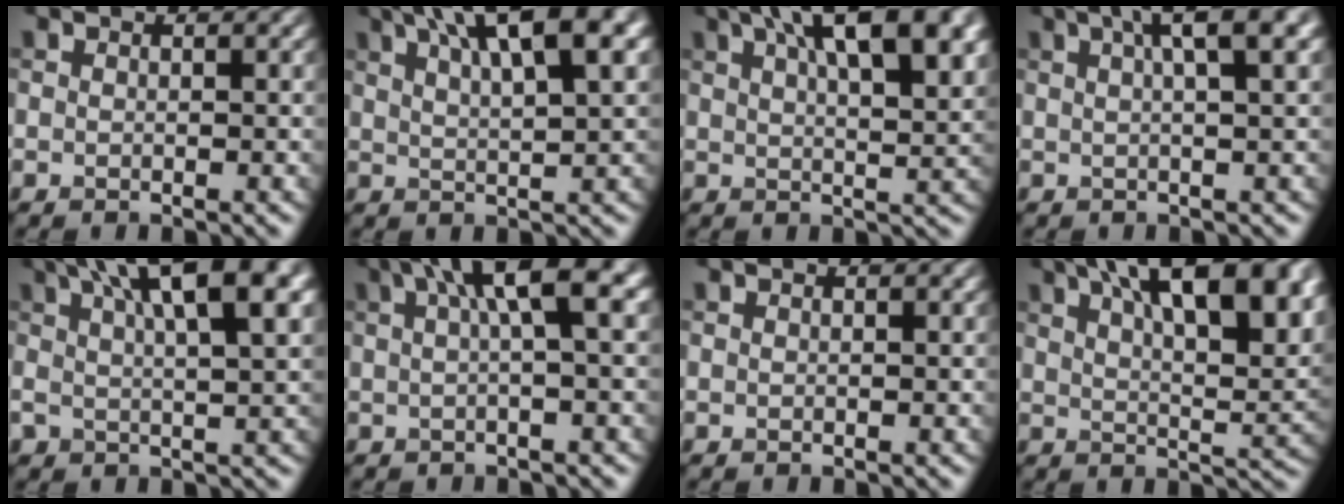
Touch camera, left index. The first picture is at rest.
{"total": 10.8, "force": [5.8, 3.0, 8.6], "torque": [-0.100, 0.033, 0.081]}
{"total": 11.8, "force": [6.0, 4.3, 9.2], "torque": [-0.108, 0.033, 0.083]}
{"total": 5.7, "force": [2.7, 1.2, 4.8], "torque": [-0.048, 0.021, 0.040]}
{"total": 10.7, "force": [5.1, 3.4, 8.8], "torque": [-0.107, 0.031, 0.073]}
{"total": 7.1, "force": [2.5, 1.5, 6.5], "torque": [-0.087, 0.022, 0.041]}
{"total": 0.0}
{"total": 15.0, "force": [7.8, 5.8, 11.4], "torque": [-0.135, 0.039, 0.106]}